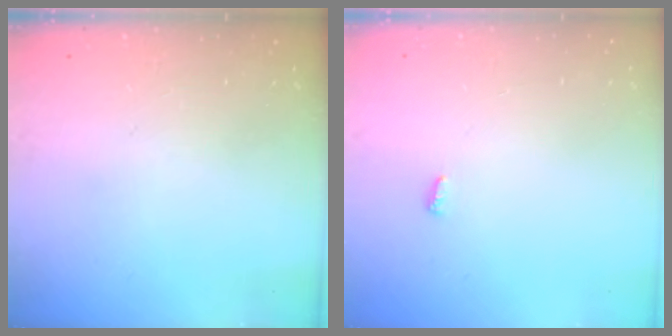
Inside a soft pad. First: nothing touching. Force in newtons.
{"total": 2.8, "press": 2.8, "slide": 0.5}